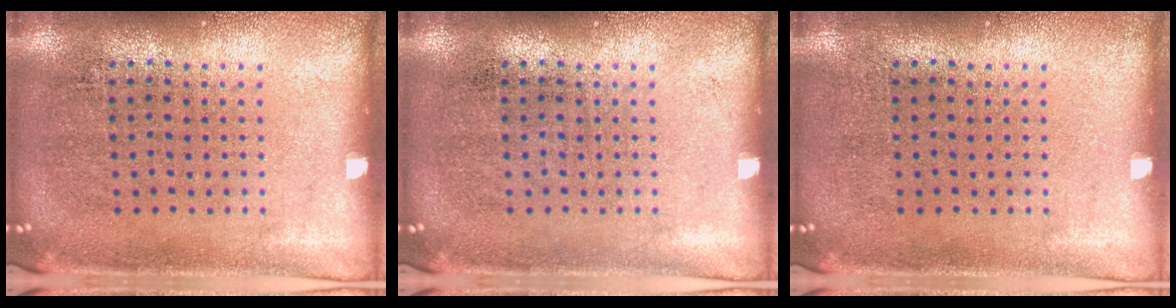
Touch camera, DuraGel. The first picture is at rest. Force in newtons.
{"total": 0.0}
{"total": 0.0}